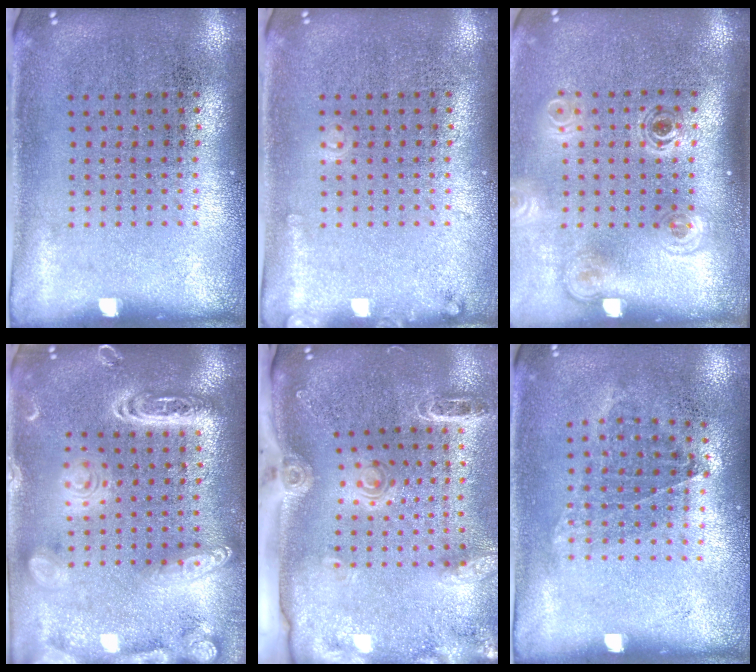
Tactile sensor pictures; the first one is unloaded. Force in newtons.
{"total": 0.9, "press": 0.9, "slide": 0.1}
{"total": 1.9, "press": 1.3, "slide": 1.4}
{"total": 3.9, "press": 3.9, "slide": 0.3}
{"total": 2.2, "press": 1.8, "slide": 1.2}
{"total": 1.0, "press": 0.8, "slide": 0.6}